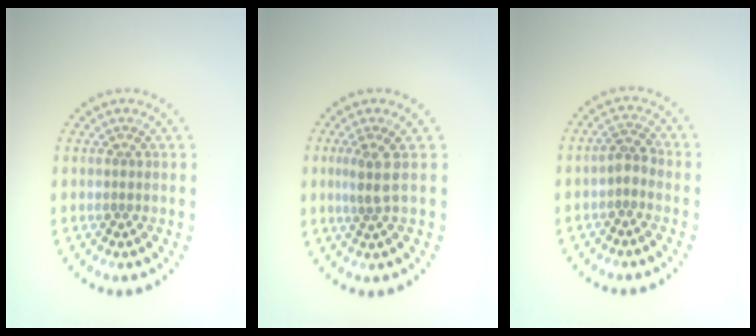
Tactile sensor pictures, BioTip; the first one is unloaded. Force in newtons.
{"total": 2.2, "press": 1.7, "slide": 1.4}
{"total": 1.6, "press": 1.4, "slide": 0.8}